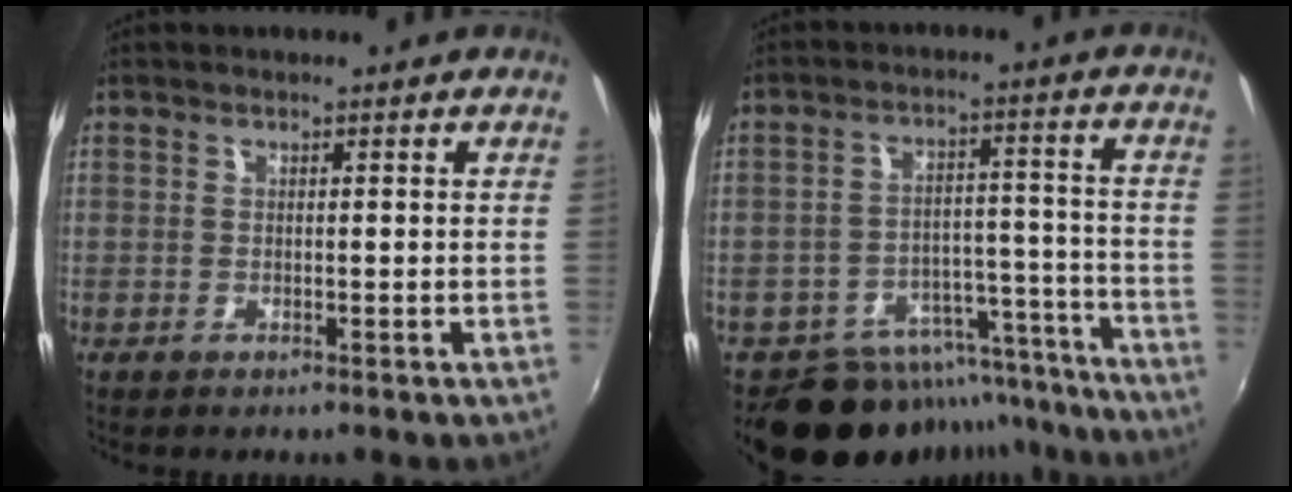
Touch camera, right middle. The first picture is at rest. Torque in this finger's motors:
{"motor_torque": [0.32, -1.29, 0.05, 0.00]}